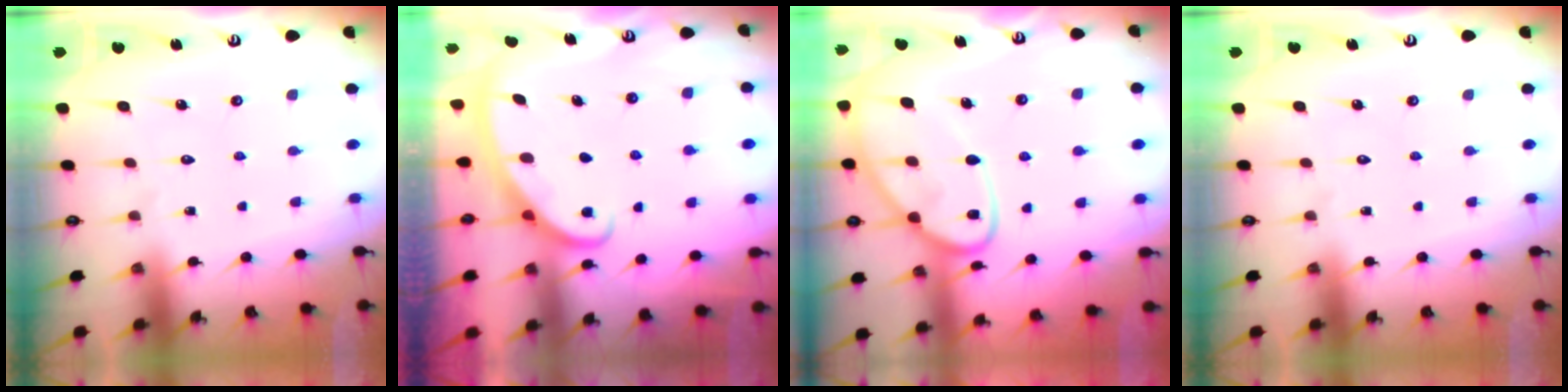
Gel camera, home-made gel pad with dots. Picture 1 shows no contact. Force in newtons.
{"total": 2.8, "press": 2.8, "slide": 0.4}
{"total": 14.3, "press": 14.3, "slide": 1.2}
{"total": 0.0}